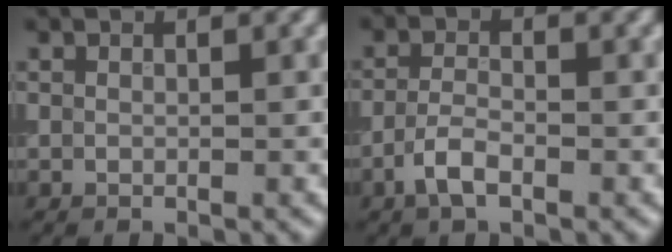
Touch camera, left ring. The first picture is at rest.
{"total": 2.5, "force": [-1.4, 1.0, 1.9], "torque": [-0.040, 0.004, -0.036]}